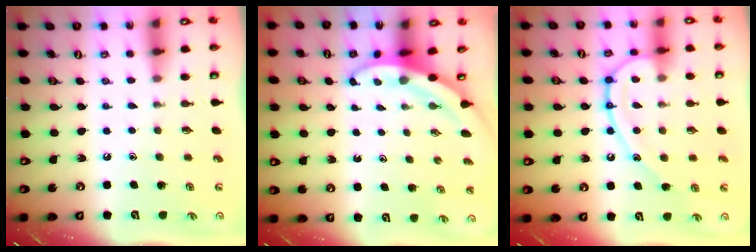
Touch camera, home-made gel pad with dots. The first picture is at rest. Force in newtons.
{"total": 3.7, "press": 3.7, "slide": 0.1}
{"total": 14.1, "press": 14.0, "slide": 1.6}